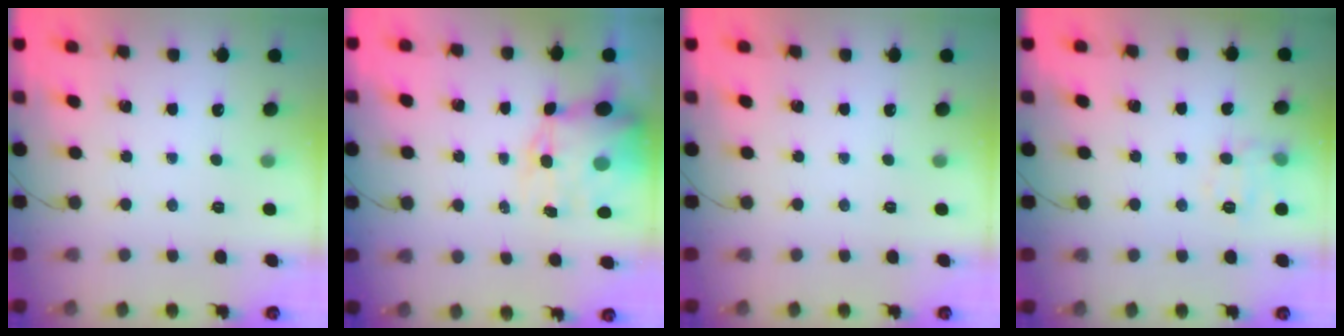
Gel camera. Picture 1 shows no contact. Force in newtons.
{"total": 13.0, "press": 12.5, "slide": 3.6}
{"total": 0.0}
{"total": 8.7, "press": 8.7, "slide": 0.6}